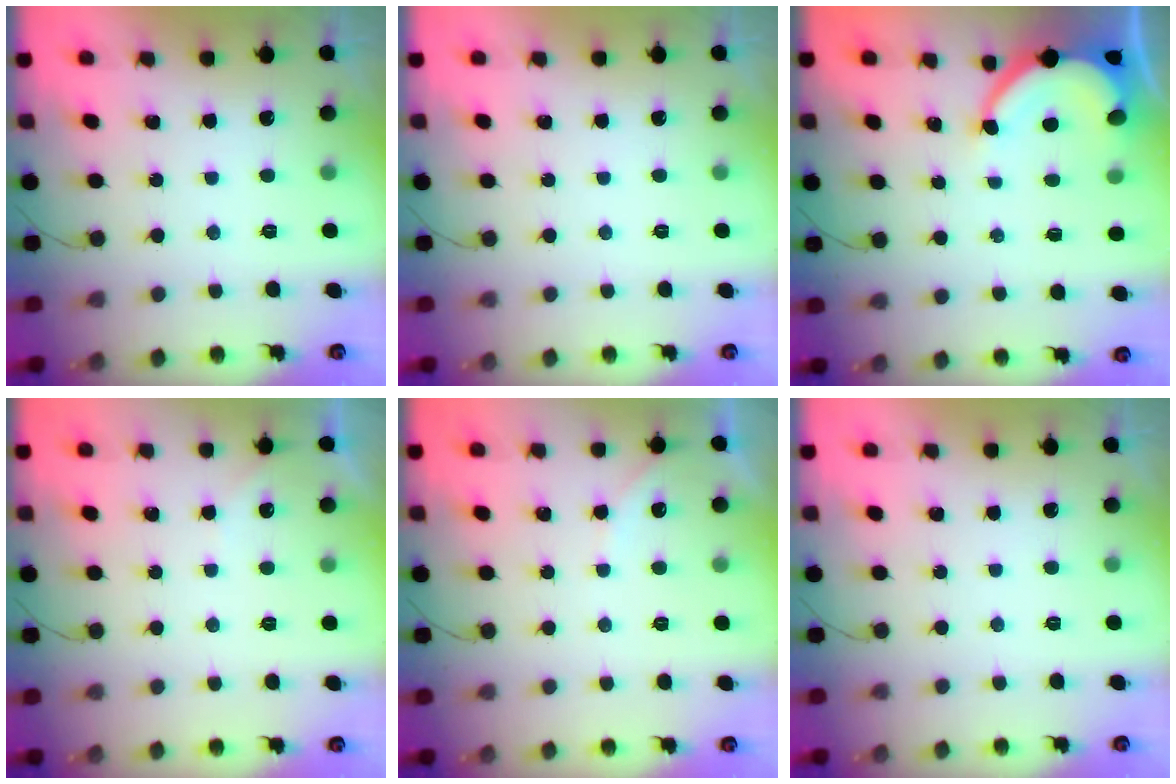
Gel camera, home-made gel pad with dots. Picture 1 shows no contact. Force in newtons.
{"total": 0.0}
{"total": 6.7, "press": 6.7, "slide": 0.7}
{"total": 2.2, "press": 2.2, "slide": 0.3}
{"total": 5.0, "press": 5.0, "slide": 0.7}
{"total": 0.0}